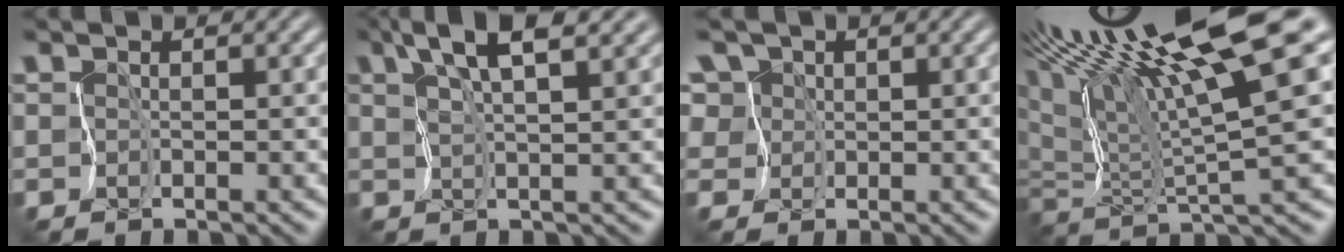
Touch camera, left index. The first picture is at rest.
{"total": 4.7, "force": [3.1, 0.8, 3.4], "torque": [-0.068, 0.008, 0.057]}
{"total": 6.6, "force": [3.1, 5.2, 2.5], "torque": [-0.065, 0.021, 0.031]}
{"total": 14.5, "force": [6.9, 2.0, 12.6], "torque": [-0.213, 0.026, 0.121]}